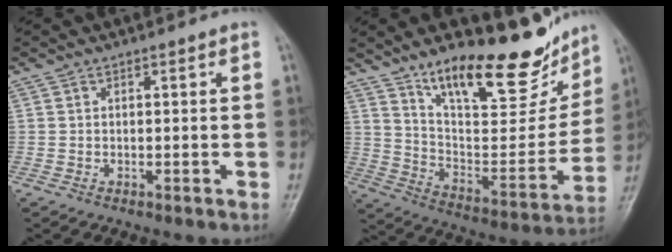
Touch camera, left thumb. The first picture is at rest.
{"total": 23.5, "force": [16.8, 8.1, 14.3], "torque": [-0.161, -0.086, 0.272]}